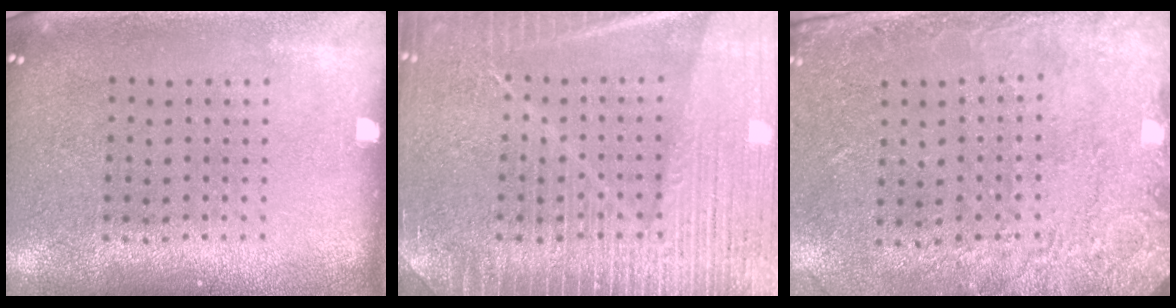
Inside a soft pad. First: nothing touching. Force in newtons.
{"total": 6.8, "press": 6.7, "slide": 1.0}
{"total": 2.8, "press": 2.0, "slide": 1.9}